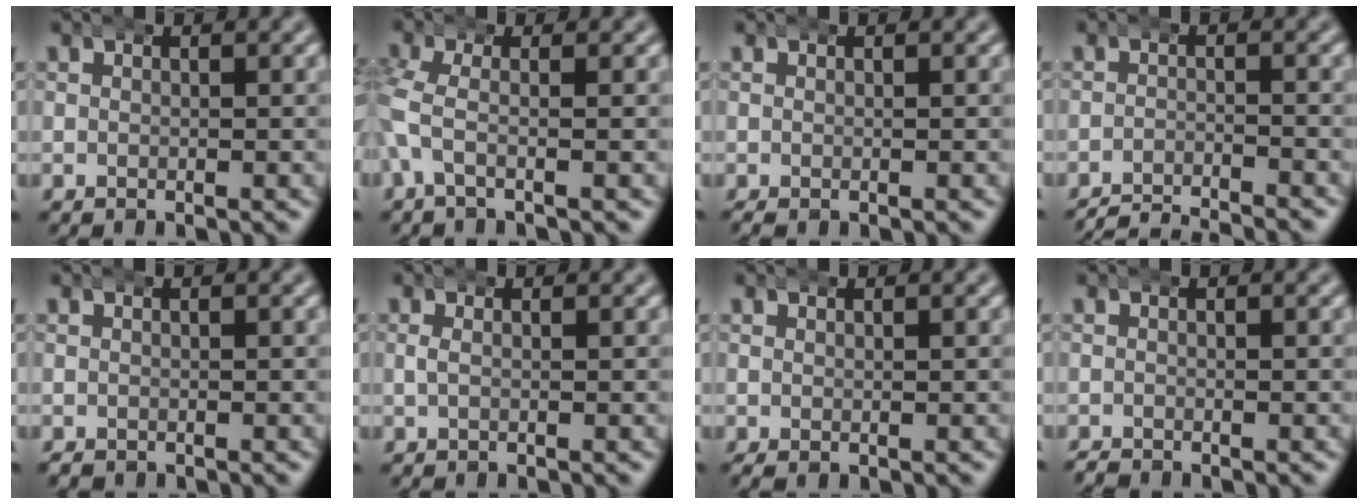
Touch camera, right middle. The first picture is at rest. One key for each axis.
{"total": 2.5, "fx": 0.2, "fy": 1.2, "fz": 2.2, "tx": -0.059, "ty": 0.000, "tz": 0.002}
{"total": 0.5, "fx": -0.4, "fy": 0.2, "fz": 0.2, "tx": -0.005, "ty": -0.002, "tz": -0.008}
{"total": 8.0, "fx": -7.8, "fy": 1.3, "fz": 1.2, "tx": -0.005, "ty": -0.023, "tz": -0.124}
{"total": 0.6, "fx": -0.5, "fy": 0.2, "fz": -0.1, "tx": -0.002, "ty": -0.007, "tz": -0.006}
{"total": 0.9, "fx": 0.0, "fy": 0.3, "fz": 0.8, "tx": -0.017, "ty": 0.003, "tz": -0.001}
{"total": 0.6, "fx": -0.1, "fy": 0.2, "fz": 0.5, "tx": -0.005, "ty": 0.000, "tz": -0.002}
{"total": 0.8, "fx": -0.8, "fy": 0.1, "fz": -0.1, "tx": 0.000, "ty": -0.006, "tz": -0.015}